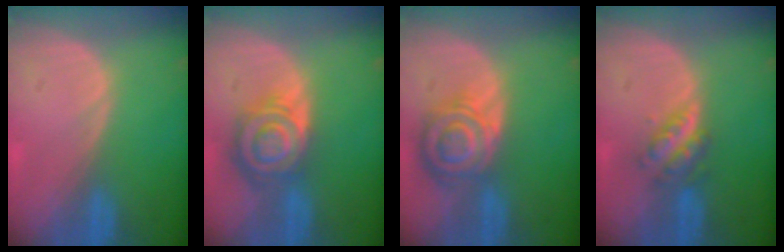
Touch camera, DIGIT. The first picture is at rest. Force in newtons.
{"total": 8.5, "press": 7.3, "slide": 4.4}
{"total": 8.2, "press": 7.1, "slide": 4.1}
{"total": 4.8, "press": 4.4, "slide": 1.8}